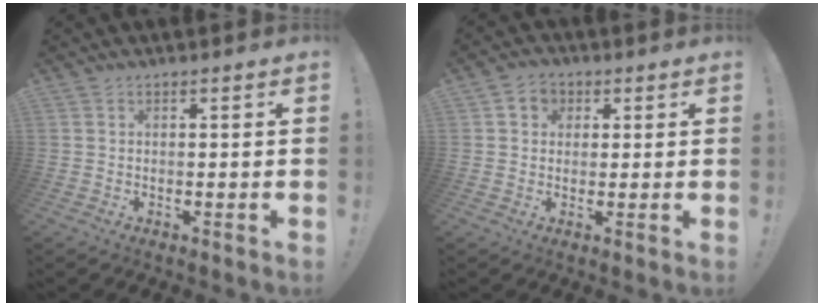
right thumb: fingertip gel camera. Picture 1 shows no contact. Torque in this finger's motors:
{"motor_torque": [0.06, -0.02, 0.41, 0.15, -0.09]}